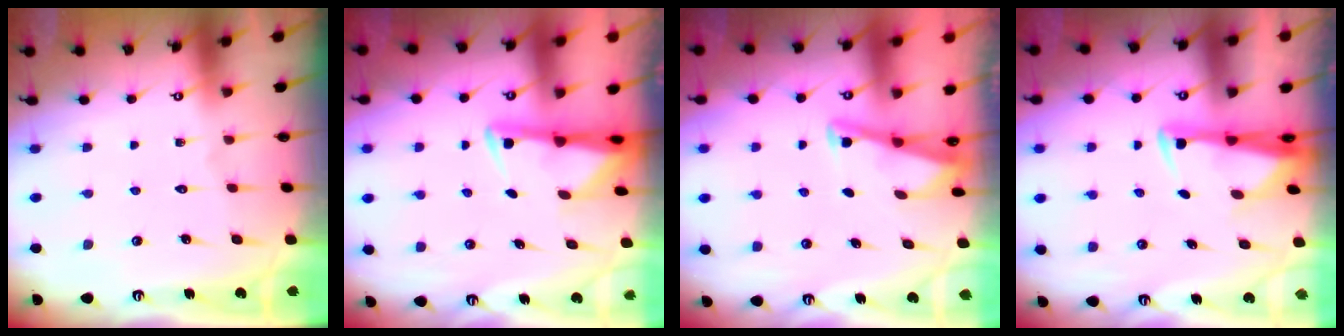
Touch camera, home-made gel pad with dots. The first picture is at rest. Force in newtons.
{"total": 2.7, "press": 2.6, "slide": 0.7}
{"total": 2.9, "press": 2.8, "slide": 0.4}
{"total": 2.9, "press": 2.7, "slide": 0.9}